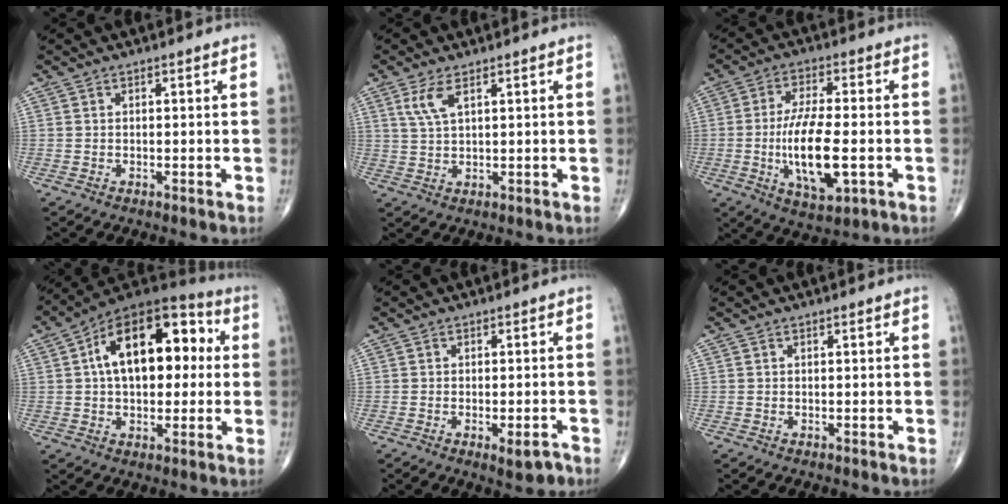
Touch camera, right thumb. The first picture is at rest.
{"total": 4.1, "force": [2.1, 1.3, 3.3], "torque": [-0.075, -0.001, 0.050]}
{"total": 13.1, "force": [-2.4, 4.4, 12.1], "torque": [-0.224, -0.002, -0.038]}
{"total": 20.4, "force": [3.5, 11.6, 16.5], "torque": [-0.220, 0.033, 0.042]}
{"total": 3.7, "force": [-1.8, 1.2, 3.0], "torque": [-0.034, 0.006, -0.018]}
{"total": 0.0}